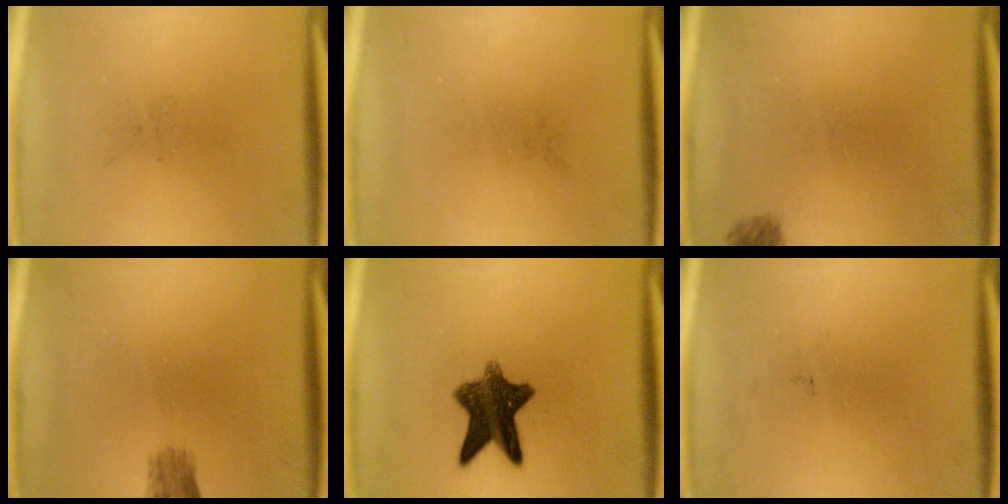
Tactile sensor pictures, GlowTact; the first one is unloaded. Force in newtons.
{"total": 0.0}
{"total": 1.4}
{"total": 2.3}
{"total": 10.2}
{"total": 0.0}